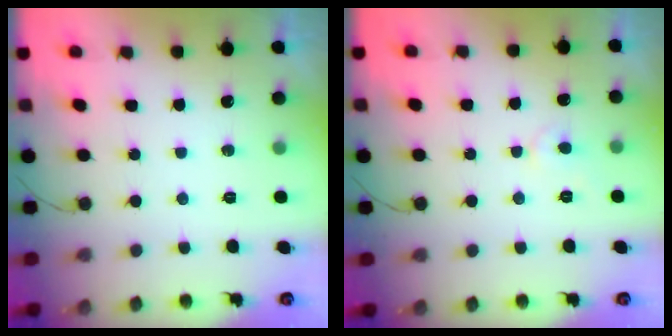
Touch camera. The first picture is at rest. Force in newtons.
{"total": 3.6, "press": 3.5, "slide": 0.3}